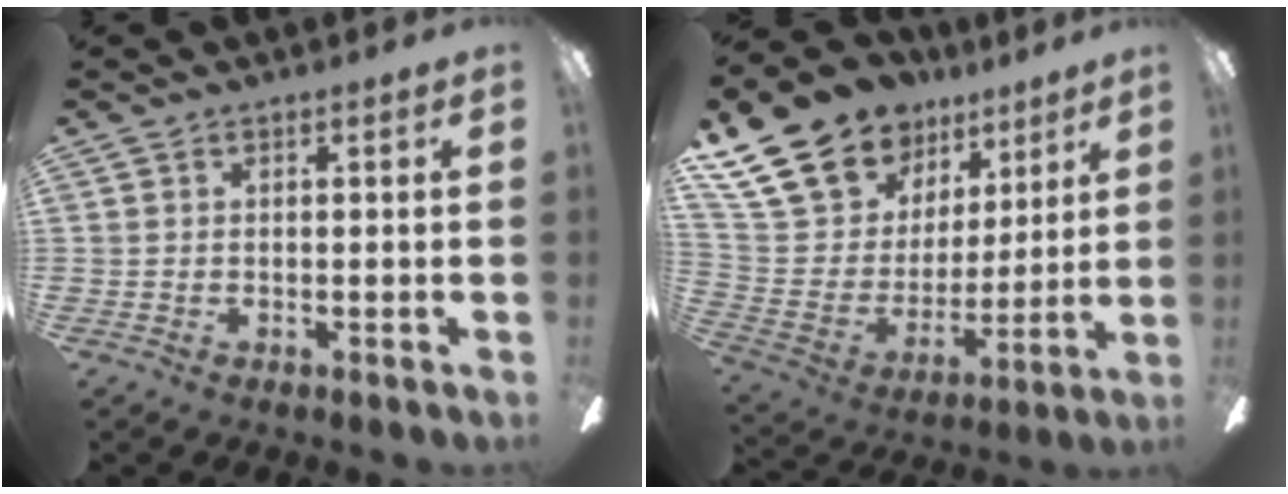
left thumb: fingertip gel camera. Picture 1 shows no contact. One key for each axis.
{"total": 20.6, "fx": 14.3, "fy": 12.7, "fz": 7.6, "tx": -0.159, "ty": -0.085, "tz": 0.283}